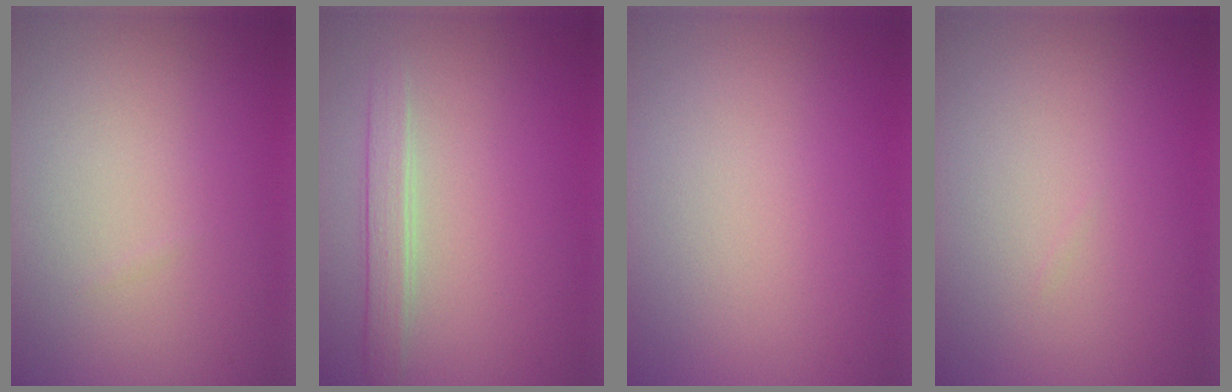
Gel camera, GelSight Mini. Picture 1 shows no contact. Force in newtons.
{"total": 2.1, "press": 2.1, "slide": 0.2}
{"total": 0.0}
{"total": 0.0}